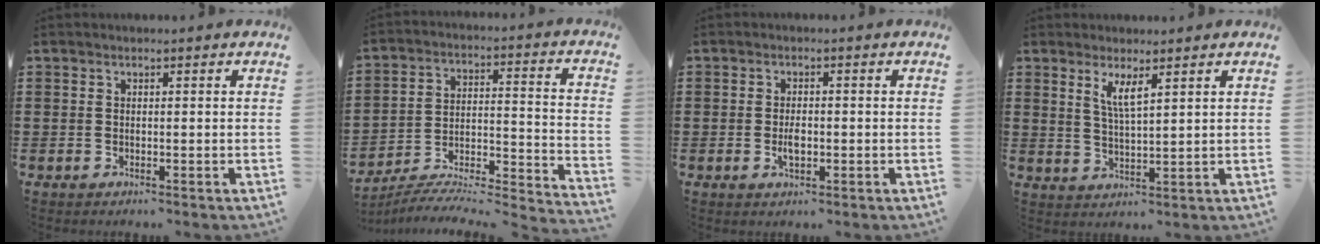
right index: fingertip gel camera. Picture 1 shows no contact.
{"total": 5.5, "force": [-4.9, 0.8, 2.2], "torque": [-0.040, -0.014, -0.103]}
{"total": 2.5, "force": [-0.4, 1.3, 2.1], "torque": [-0.040, 0.003, -0.007]}
{"total": 3.6, "force": [2.2, 0.7, 2.8], "torque": [-0.062, 0.002, 0.038]}